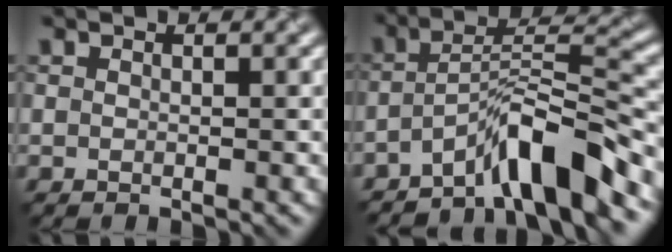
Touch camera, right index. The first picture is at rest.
{"total": 7.0, "force": [-5.4, 0.9, 4.4], "torque": [-0.068, 0.011, -0.100]}